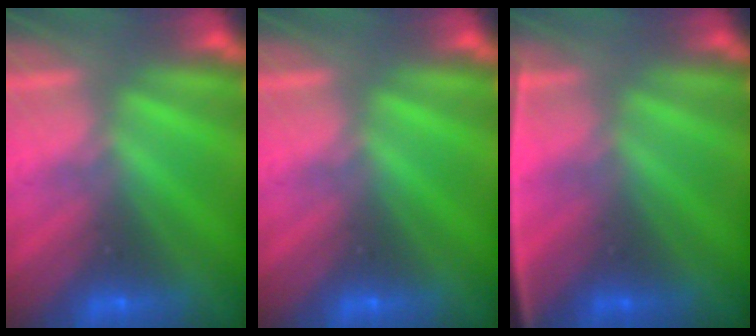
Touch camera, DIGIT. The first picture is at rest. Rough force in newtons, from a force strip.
{"total": 0.0}
{"total": 2.5}